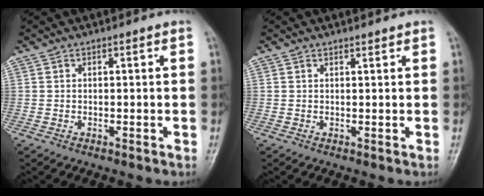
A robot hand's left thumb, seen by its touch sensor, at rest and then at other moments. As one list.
[{"total": 0.7, "force": [0.7, 0.2, 0.1], "torque": [-0.004, -0.006, 0.010]}]